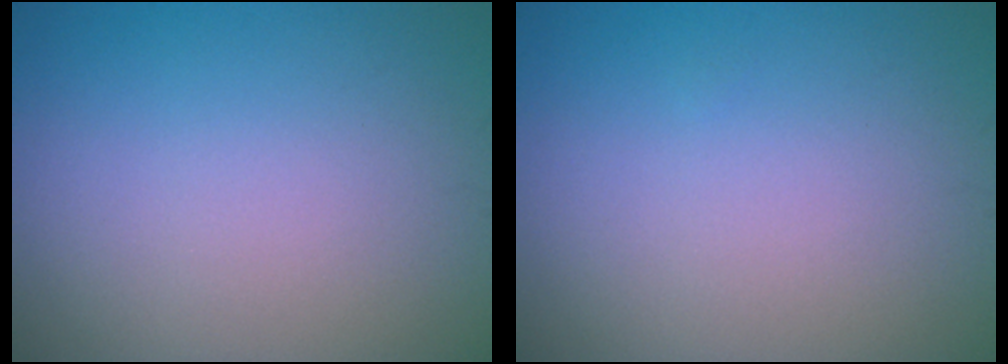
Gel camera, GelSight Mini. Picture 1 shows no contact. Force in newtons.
{"total": 0.0}